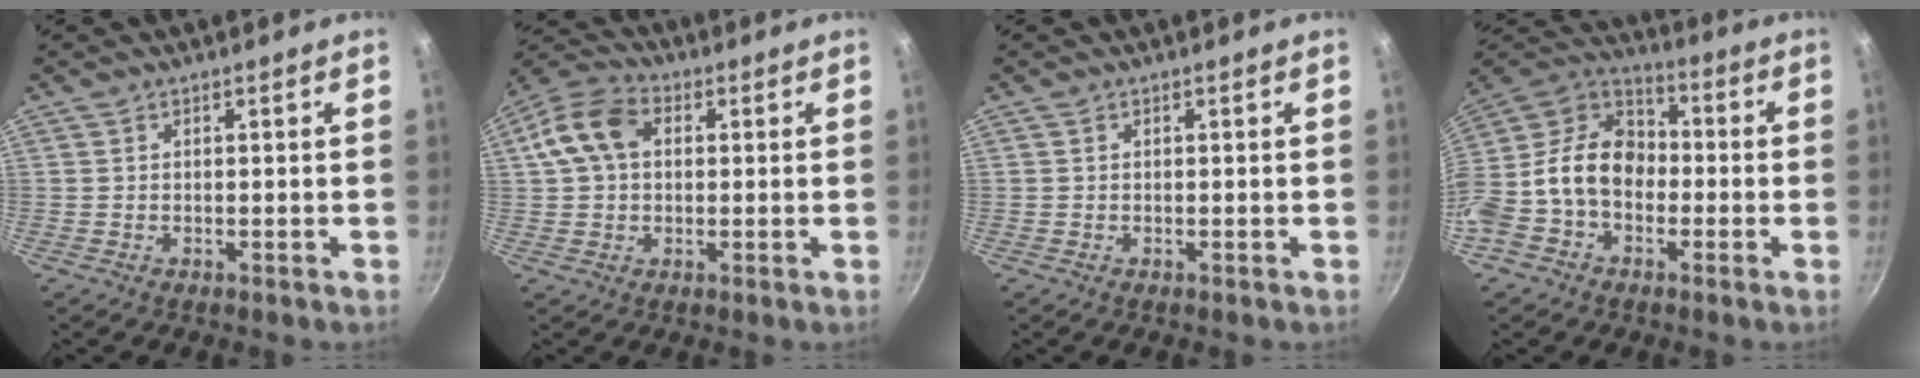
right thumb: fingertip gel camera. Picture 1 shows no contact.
{"total": 10.1, "force": [1.9, 7.3, 6.7], "torque": [-0.111, 0.023, 0.017]}
{"total": 0.0}
{"total": 16.7, "force": [-2.2, 12.6, 10.7], "torque": [-0.158, 0.054, -0.059]}